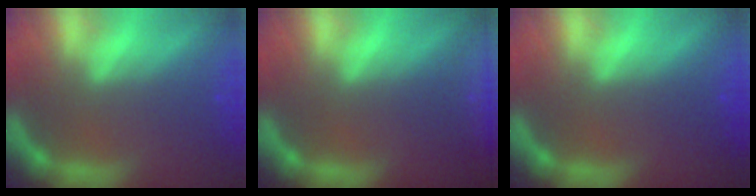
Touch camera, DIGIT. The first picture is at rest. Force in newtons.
{"total": 8.0}
{"total": 0.0}